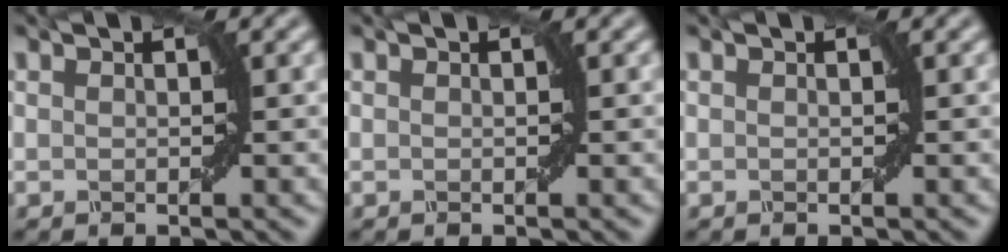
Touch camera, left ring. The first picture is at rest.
{"total": 0.0}
{"total": 0.0}